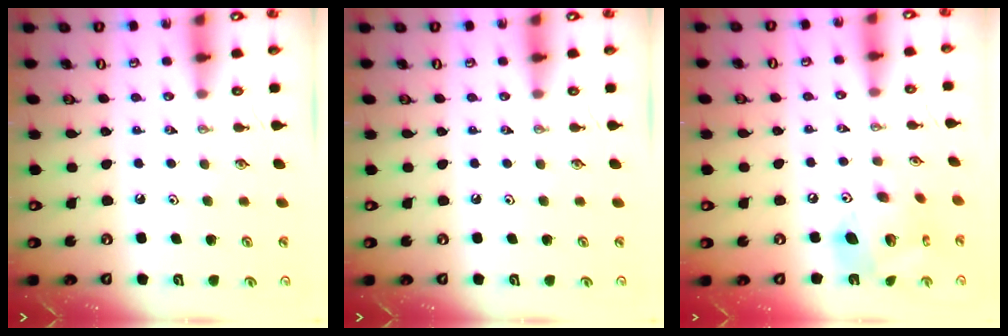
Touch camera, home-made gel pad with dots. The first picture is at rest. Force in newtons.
{"total": 0.0}
{"total": 15.3, "press": 15.2, "slide": 1.6}